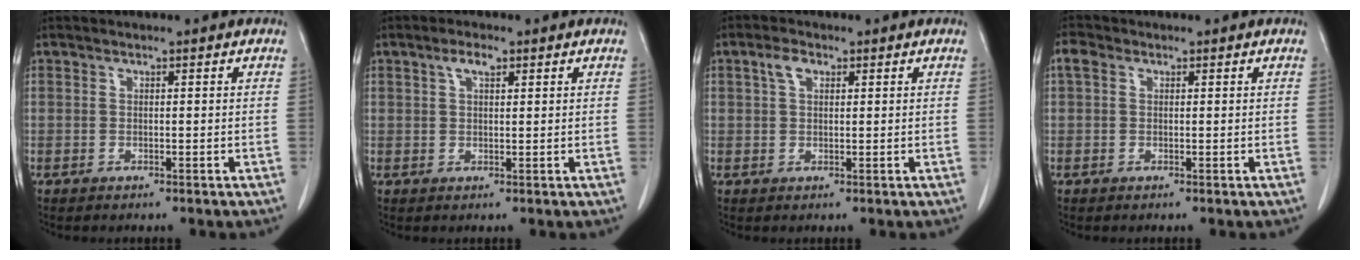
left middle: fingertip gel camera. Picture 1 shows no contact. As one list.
[{"total": 2.3, "force": [1.3, 0.9, 1.7], "torque": [-0.037, 0.007, 0.024]}, {"total": 2.5, "force": [1.1, 1.4, 1.7], "torque": [-0.037, 0.012, 0.023]}, {"total": 1.8, "force": [0.7, 1.3, 1.0], "torque": [-0.024, 0.015, 0.011]}]